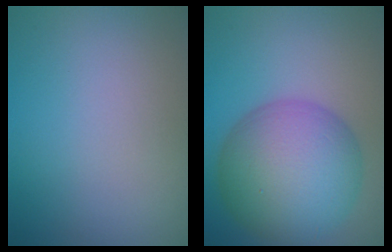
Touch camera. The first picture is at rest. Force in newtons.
{"total": 10.4, "press": 10.4, "slide": 0.2}